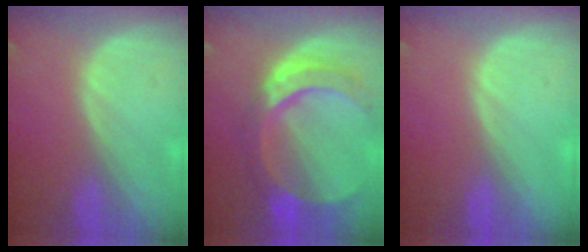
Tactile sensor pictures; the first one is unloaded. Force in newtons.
{"total": 11.1, "press": 9.2, "slide": 6.1}
{"total": 0.0}